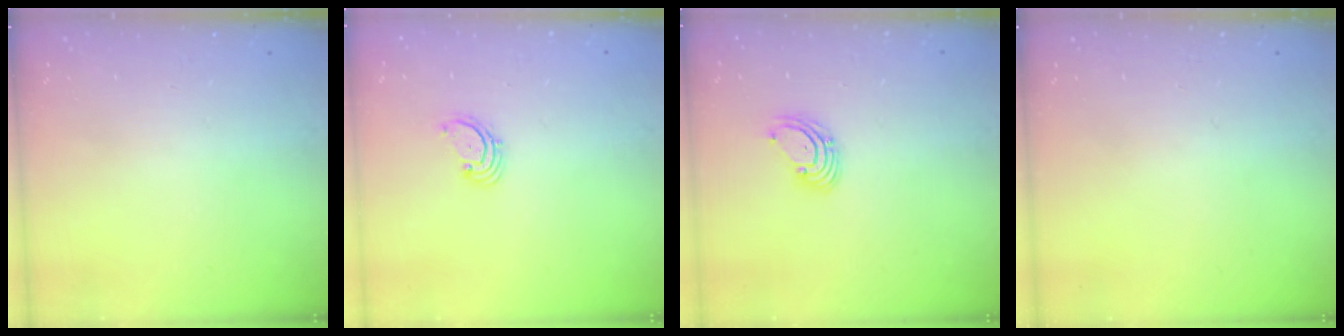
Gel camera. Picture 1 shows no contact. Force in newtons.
{"total": 1.7, "press": 1.7, "slide": 0.2}
{"total": 2.7, "press": 2.7, "slide": 0.3}
{"total": 0.0}